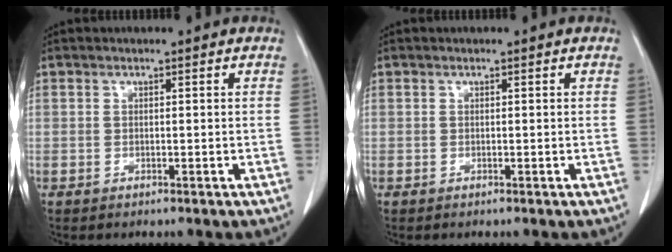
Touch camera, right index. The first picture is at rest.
{"total": 0.0}